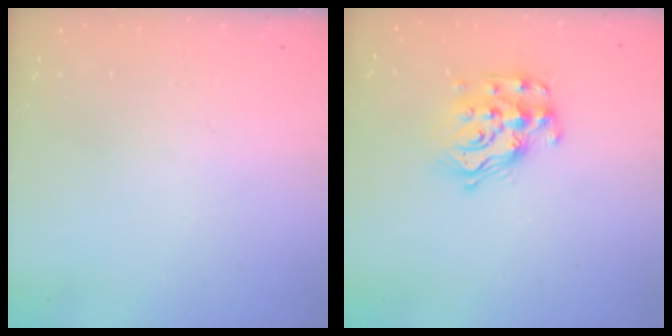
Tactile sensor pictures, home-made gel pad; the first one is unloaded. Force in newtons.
{"total": 11.8, "press": 11.8, "slide": 0.7}